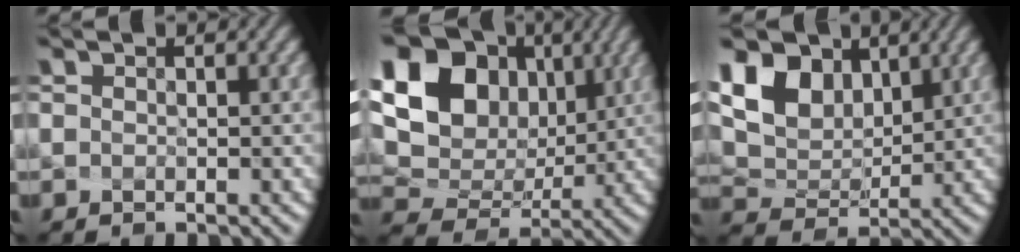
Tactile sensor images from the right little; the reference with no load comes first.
{"total": 17.8, "force": [6.5, 14.3, 8.4], "torque": [-0.201, 0.043, 0.104]}
{"total": 9.8, "force": [5.4, 6.4, 5.1], "torque": [-0.111, 0.017, 0.100]}